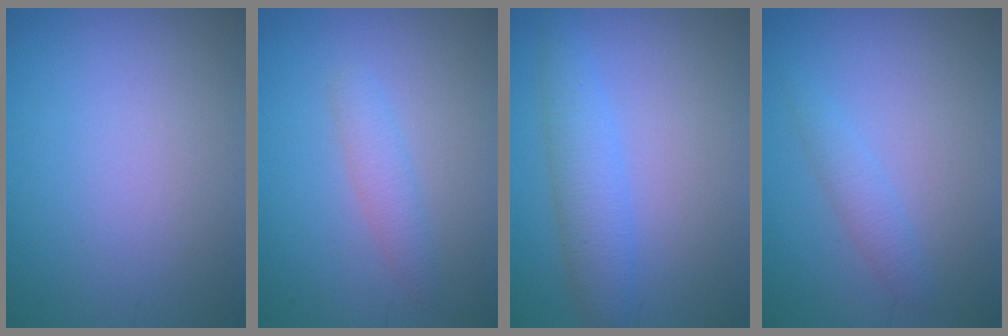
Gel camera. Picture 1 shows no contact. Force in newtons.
{"total": 1.9, "press": 1.9, "slide": 0.1}
{"total": 3.3, "press": 3.3, "slide": 0.1}
{"total": 1.7, "press": 1.7, "slide": 0.1}